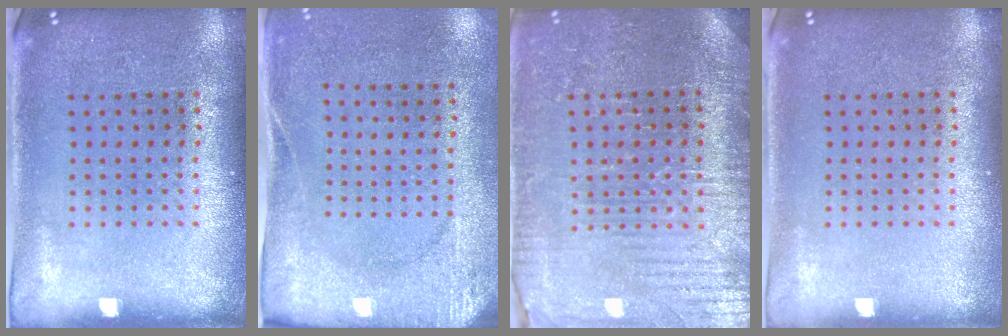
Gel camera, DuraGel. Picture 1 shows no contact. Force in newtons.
{"total": 2.7, "press": 2.1, "slide": 1.7}
{"total": 3.8, "press": 3.7, "slide": 1.0}
{"total": 0.0}